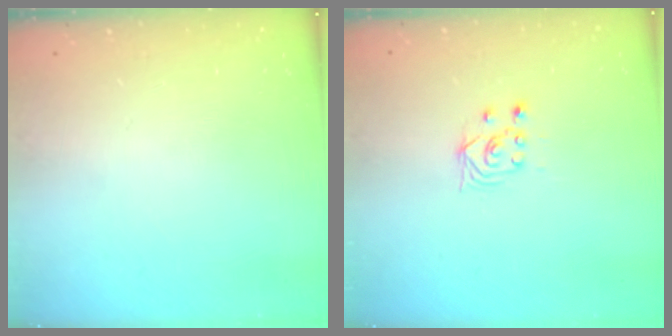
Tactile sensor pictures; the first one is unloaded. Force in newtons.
{"total": 3.5, "press": 3.0, "slide": 1.7}